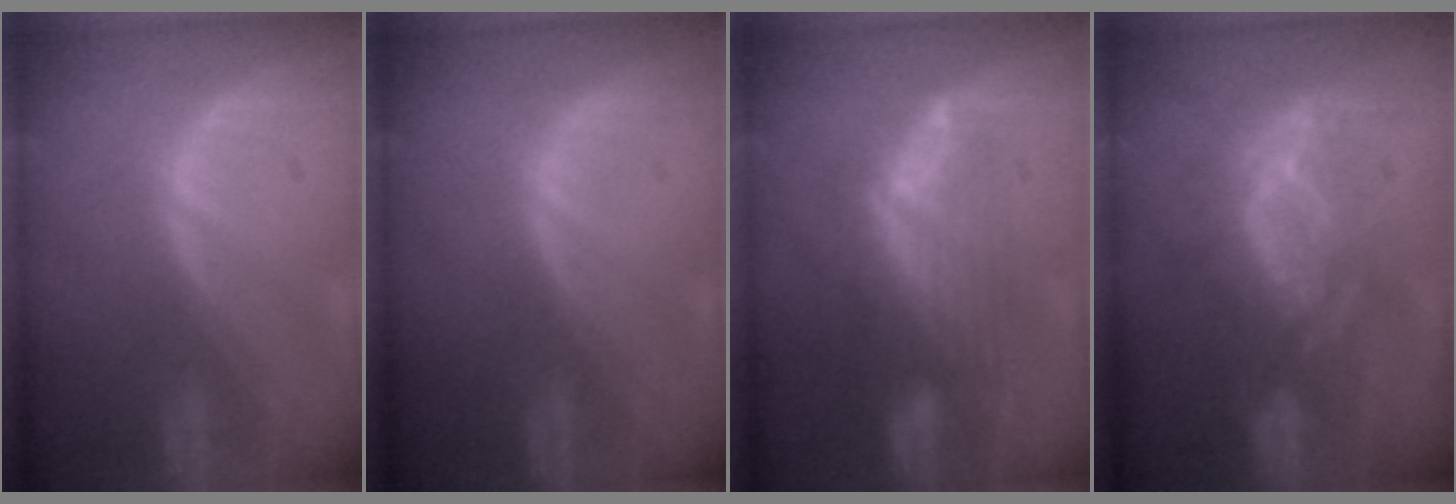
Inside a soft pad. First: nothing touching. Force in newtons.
{"total": 0.0}
{"total": 7.6, "press": 7.2, "slide": 2.3}
{"total": 9.1, "press": 8.7, "slide": 2.7}